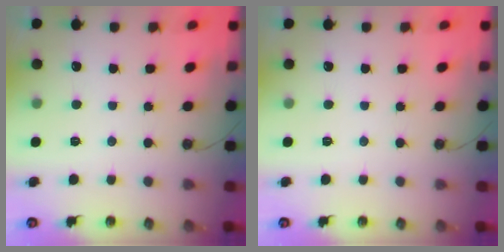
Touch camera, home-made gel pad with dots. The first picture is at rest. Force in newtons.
{"total": 0.0}